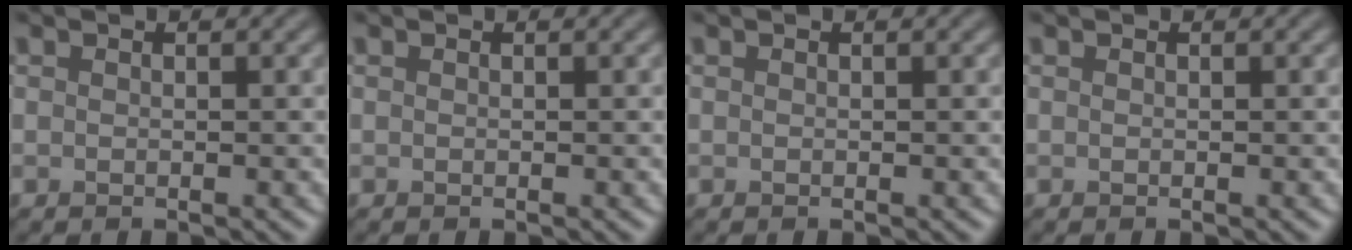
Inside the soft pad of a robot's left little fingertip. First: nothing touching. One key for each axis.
{"total": 0.0}
{"total": 0.0}
{"total": 0.0}